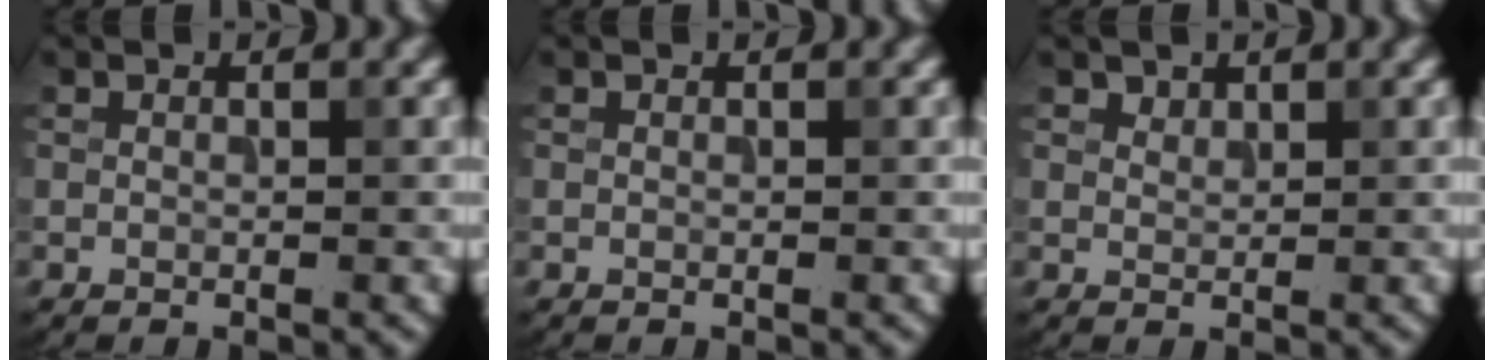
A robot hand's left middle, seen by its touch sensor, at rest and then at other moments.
{"total": 0.0}
{"total": 0.9, "force": [0.8, 0.4, 0.1], "torque": [-0.001, -0.002, 0.018]}